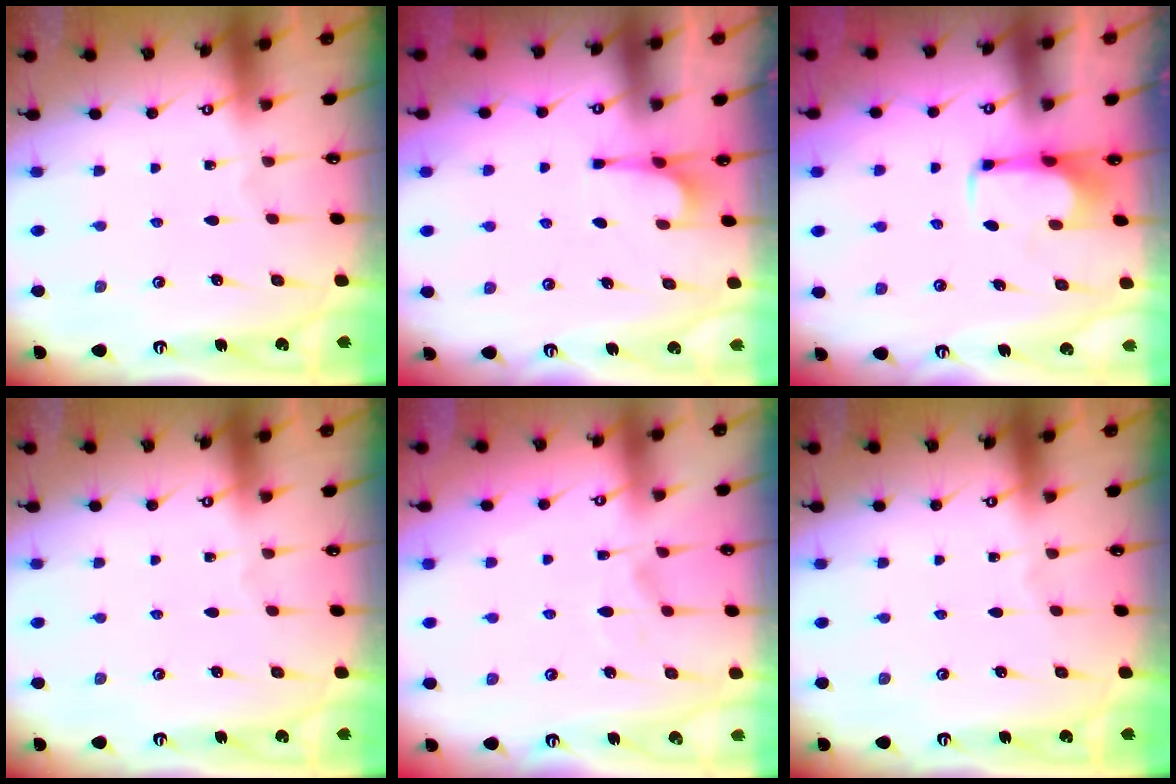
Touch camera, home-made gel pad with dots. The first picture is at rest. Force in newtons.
{"total": 2.1, "press": 1.9, "slide": 0.8}
{"total": 2.1, "press": 2.0, "slide": 0.7}
{"total": 0.0}
{"total": 1.4, "press": 0.9, "slide": 1.1}
{"total": 0.0}